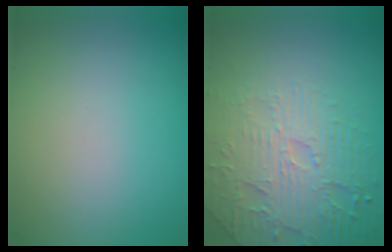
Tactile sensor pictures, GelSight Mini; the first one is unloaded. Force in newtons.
{"total": 4.7, "press": 4.4, "slide": 1.6}